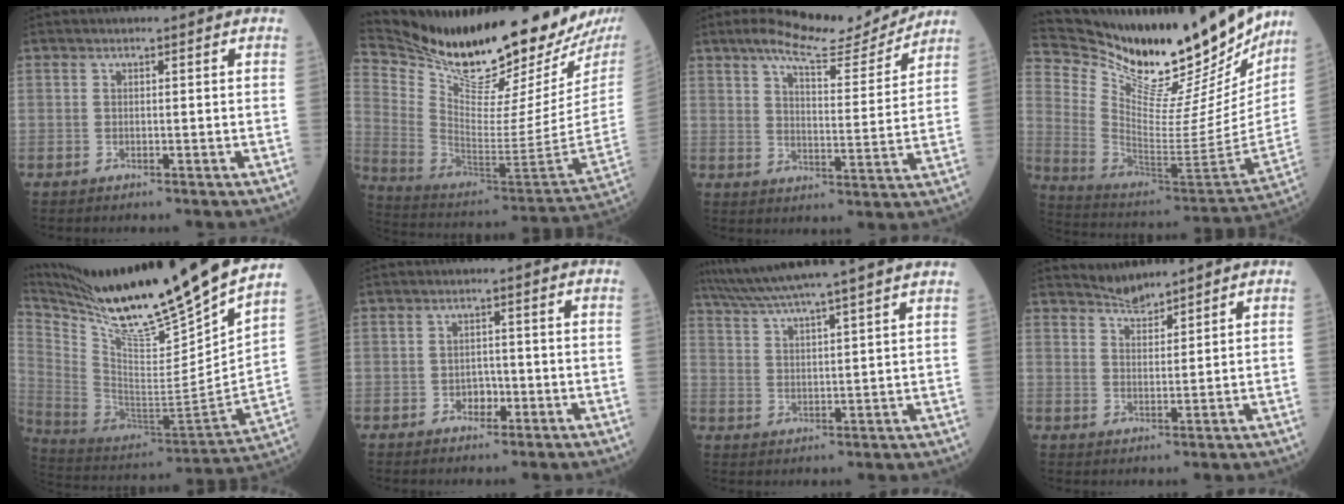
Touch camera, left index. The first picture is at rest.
{"total": 28.0, "force": [23.8, 1.9, 14.6], "torque": [-0.258, -0.090, 0.370]}
{"total": 10.7, "force": [9.8, 1.0, 4.0], "torque": [-0.069, -0.005, 0.144]}
{"total": 30.2, "force": [25.8, 6.7, 14.2], "torque": [-0.235, -0.070, 0.374]}
{"total": 30.1, "force": [24.8, 0.5, 17.0], "torque": [-0.304, -0.068, 0.401]}
{"total": 1.9, "force": [-0.9, 1.4, 1.0], "torque": [-0.012, 0.006, -0.014]}
{"total": 17.5, "force": [15.4, -1.5, 8.3], "torque": [-0.149, 0.010, 0.219]}
{"total": 3.3, "force": [3.3, 0.1, 0.0], "torque": [-0.006, 0.005, 0.063]}